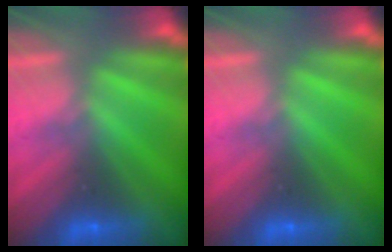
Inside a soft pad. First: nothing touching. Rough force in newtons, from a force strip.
{"total": 0.0}